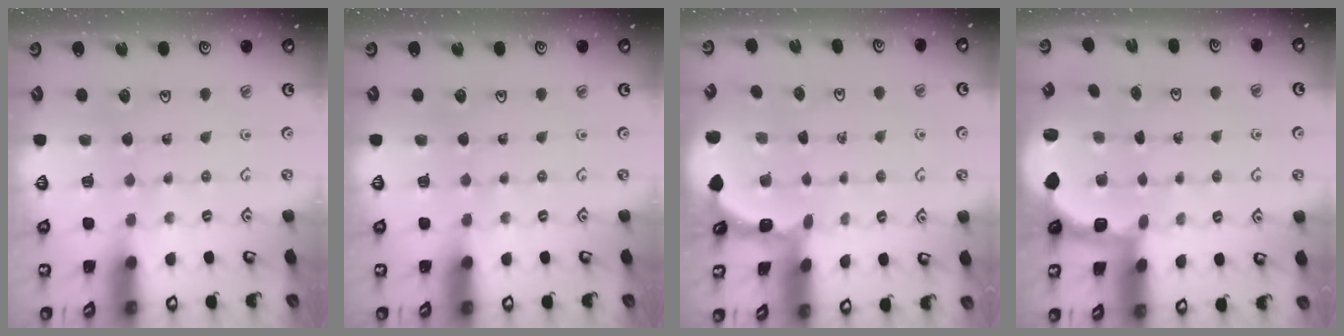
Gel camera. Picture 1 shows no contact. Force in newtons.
{"total": 0.0}
{"total": 1.8, "press": 1.8, "slide": 0.3}
{"total": 2.3, "press": 2.1, "slide": 1.0}